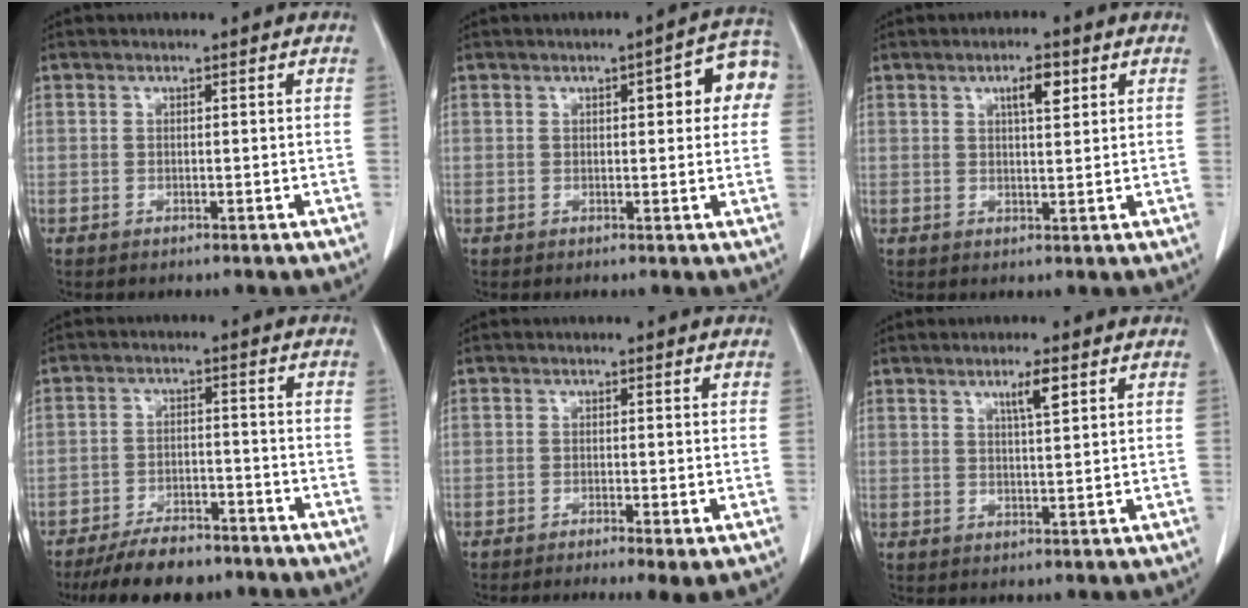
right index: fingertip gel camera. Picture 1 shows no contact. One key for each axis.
{"total": 7.4, "fx": 2.0, "fy": 2.2, "fz": 6.8, "tx": -0.076, "ty": 0.022, "tz": 0.017}
{"total": 3.7, "fx": 1.8, "fy": 0.9, "fz": 3.1, "tx": -0.052, "ty": 0.000, "tz": 0.029}
{"total": 9.3, "fx": -7.9, "fy": 3.2, "fz": 3.8, "tx": -0.058, "ty": -0.007, "tz": -0.130}
{"total": 6.1, "fx": -4.6, "fy": 0.4, "fz": 4.0, "tx": -0.048, "ty": -0.013, "tz": -0.064}
{"total": 3.2, "fx": 1.7, "fy": 0.1, "fz": 2.7, "tx": -0.048, "ty": -0.002, "tz": 0.029}